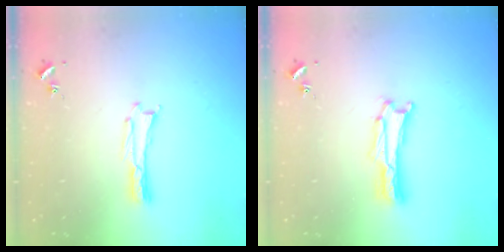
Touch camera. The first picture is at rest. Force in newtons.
{"total": 1.7, "press": 1.7, "slide": 0.3}